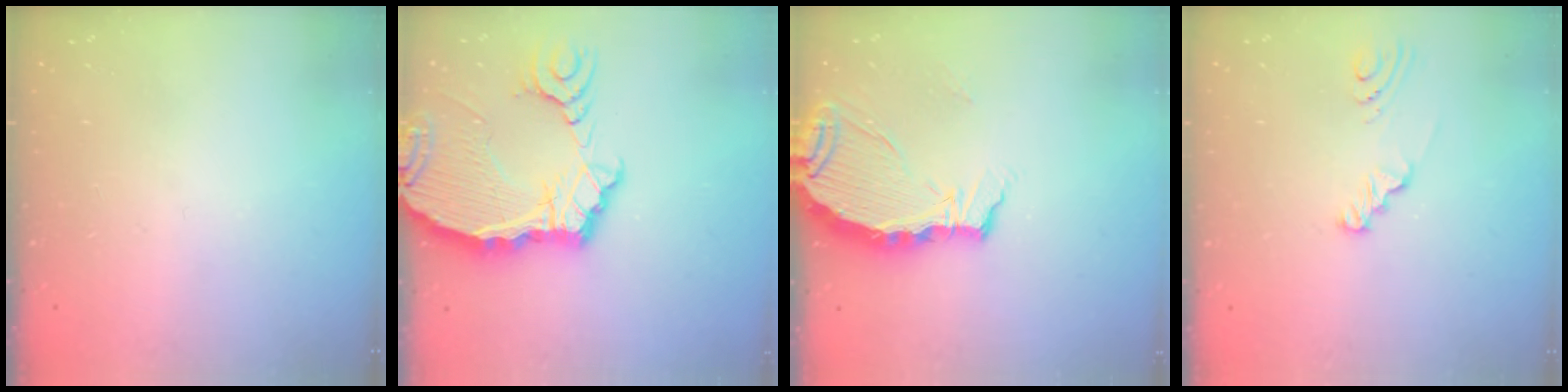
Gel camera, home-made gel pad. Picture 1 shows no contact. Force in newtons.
{"total": 13.5, "press": 13.4, "slide": 1.8}
{"total": 7.5, "press": 7.5, "slide": 0.8}
{"total": 4.3, "press": 2.1, "slide": 3.8}